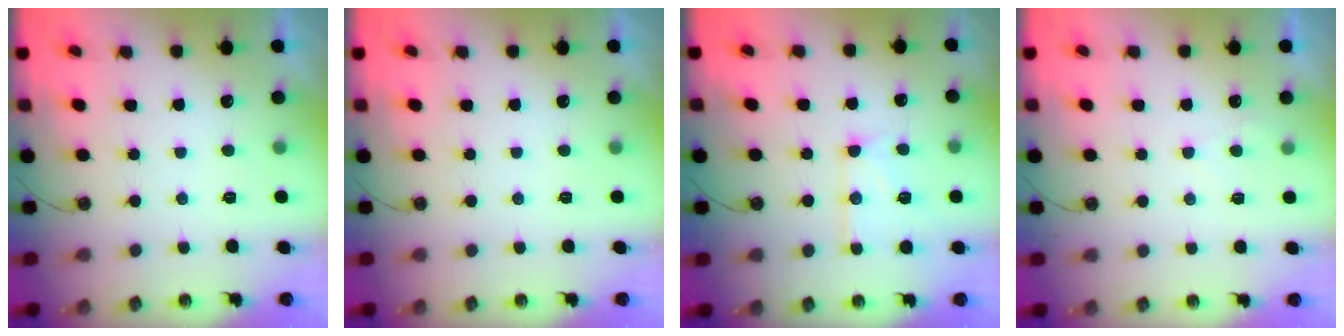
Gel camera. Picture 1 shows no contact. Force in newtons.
{"total": 0.0}
{"total": 10.1, "press": 10.1, "slide": 0.7}
{"total": 3.8, "press": 3.7, "slide": 0.4}